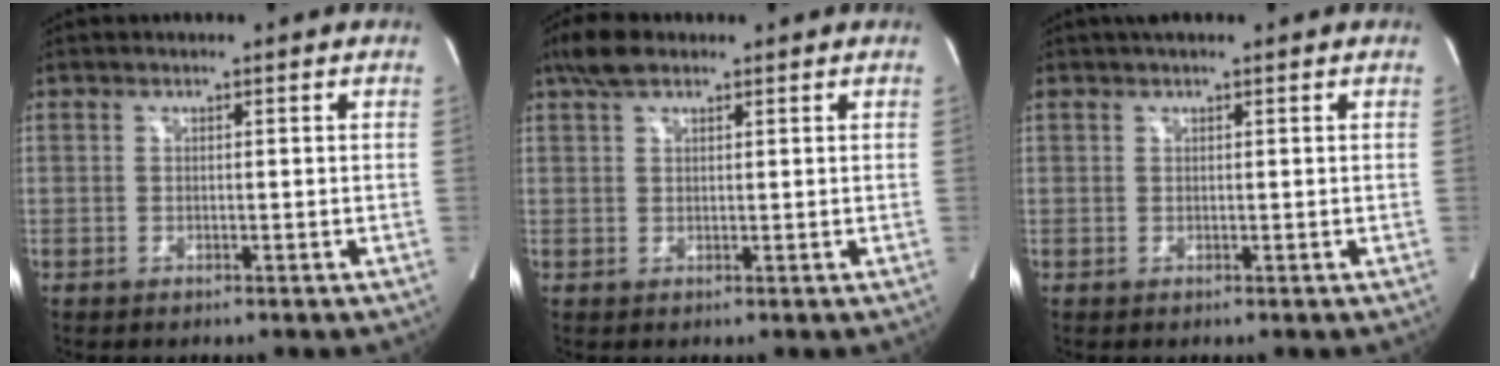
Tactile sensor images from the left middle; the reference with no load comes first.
{"total": 4.0, "force": [2.9, 1.6, 2.3], "torque": [-0.057, 0.016, 0.057]}
{"total": 2.4, "force": [1.9, 0.5, 1.4], "torque": [-0.029, 0.025, 0.035]}